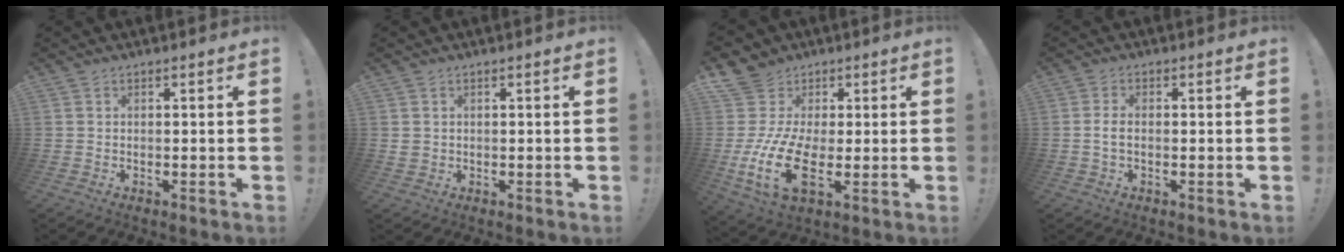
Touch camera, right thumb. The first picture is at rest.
{"total": 2.0, "force": [0.6, 1.7, 0.7], "torque": [-0.013, 0.002, 0.011]}
{"total": 18.6, "force": [-1.8, 13.0, 13.2], "torque": [-0.265, 0.000, -0.025]}
{"total": 2.8, "force": [-0.4, 1.4, 2.4], "torque": [-0.049, 0.004, -0.009]}